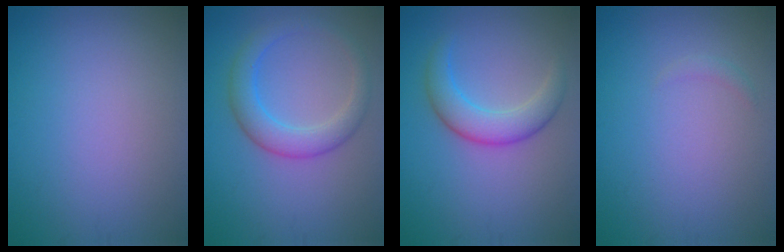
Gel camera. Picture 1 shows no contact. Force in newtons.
{"total": 3.8, "press": 3.8, "slide": 0.1}
{"total": 3.9, "press": 3.9, "slide": 0.3}
{"total": 0.7, "press": 0.7, "slide": 0.0}